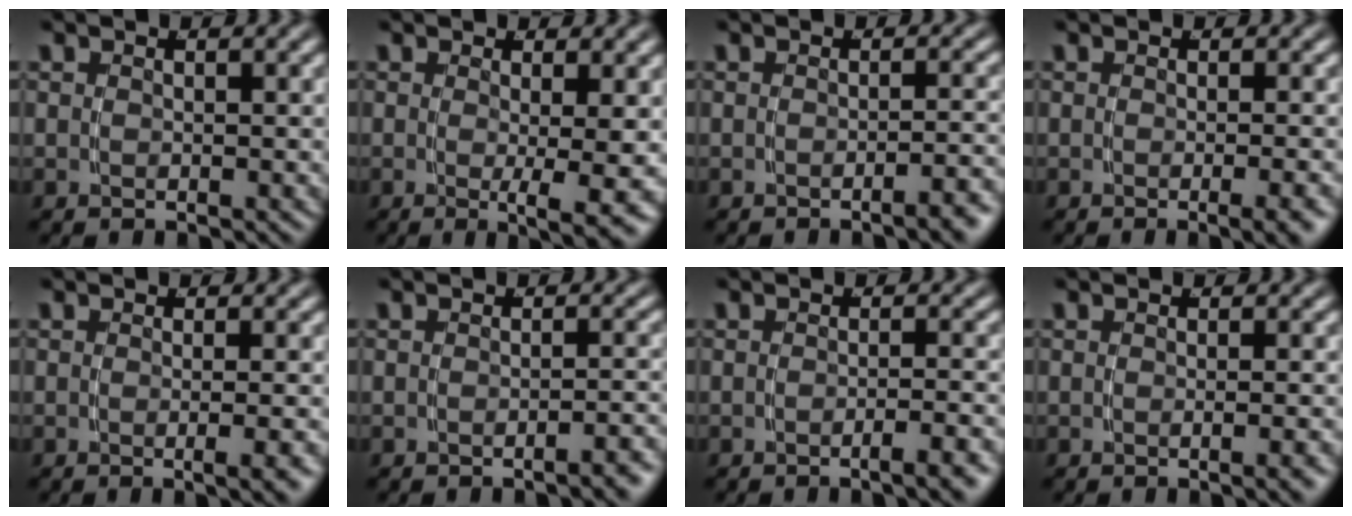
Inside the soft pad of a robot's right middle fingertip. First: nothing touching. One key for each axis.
{"total": 4.6, "fx": -2.2, "fy": -0.3, "fz": 4.0, "tx": -0.053, "ty": -0.024, "tz": -0.027}
{"total": 2.2, "fx": -1.7, "fy": -0.3, "fz": 1.4, "tx": -0.012, "ty": 0.010, "tz": -0.031}
{"total": 2.2, "fx": -1.3, "fy": -0.4, "fz": 1.8, "tx": -0.018, "ty": 0.005, "tz": -0.021}
{"total": 2.1, "fx": -1.0, "fy": -0.5, "fz": 1.8, "tx": -0.021, "ty": 0.004, "tz": -0.017}
{"total": 1.9, "fx": -1.6, "fy": -0.2, "fz": 1.0, "tx": -0.008, "ty": 0.011, "tz": -0.031}
{"total": 2.2, "fx": -1.6, "fy": -0.3, "fz": 1.5, "tx": -0.016, "ty": 0.009, "tz": -0.031}
{"total": 1.3, "fx": -0.8, "fy": -0.5, "fz": 1.0, "tx": -0.012, "ty": 0.006, "tz": -0.015}